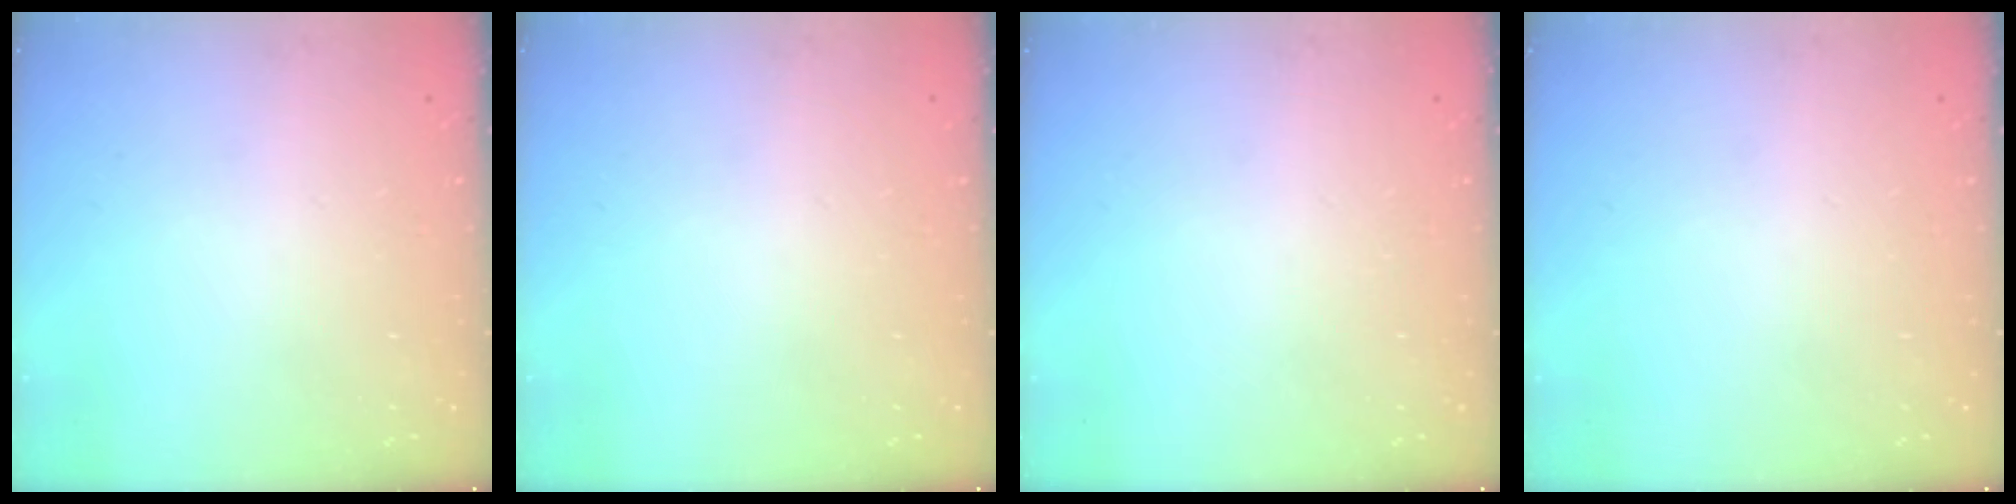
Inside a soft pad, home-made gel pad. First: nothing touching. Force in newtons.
{"total": 0.0}
{"total": 0.0}
{"total": 0.0}